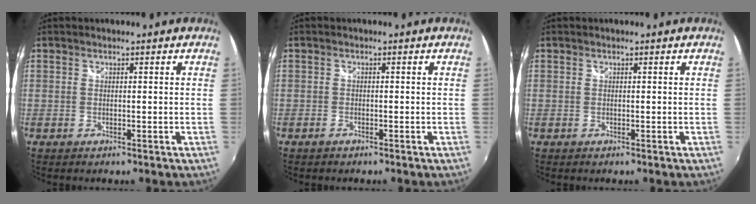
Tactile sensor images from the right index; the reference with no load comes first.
{"total": 1.0, "force": [-0.8, 0.5, 0.2], "torque": [-0.006, -0.002, -0.016]}
{"total": 0.0}